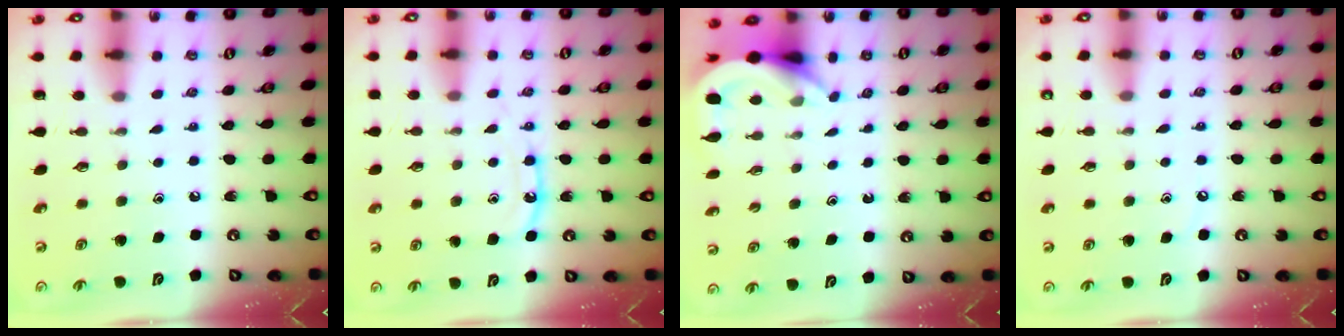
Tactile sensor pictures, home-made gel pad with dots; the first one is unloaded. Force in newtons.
{"total": 9.5, "press": 9.5, "slide": 0.8}
{"total": 4.1, "press": 4.1, "slide": 0.3}
{"total": 3.6, "press": 3.6, "slide": 0.4}